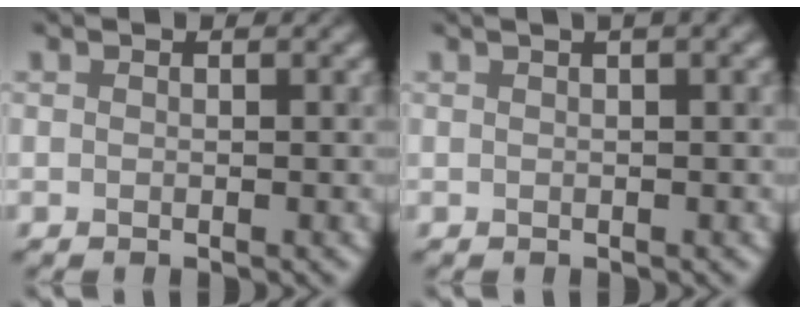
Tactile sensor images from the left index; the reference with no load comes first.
{"total": 4.5, "force": [2.2, 1.9, 3.4], "torque": [-0.020, 0.031, 0.008]}